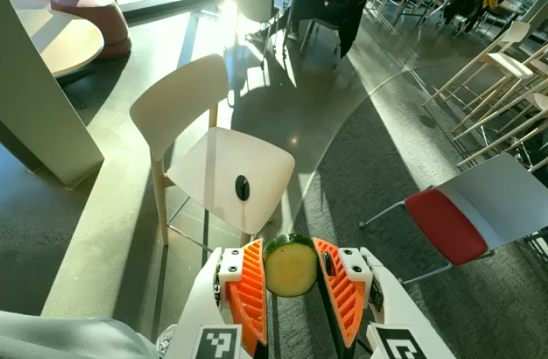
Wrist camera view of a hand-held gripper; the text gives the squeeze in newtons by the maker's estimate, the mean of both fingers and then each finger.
{"total": 11.1, "left": 11.1, "right": 11.1}